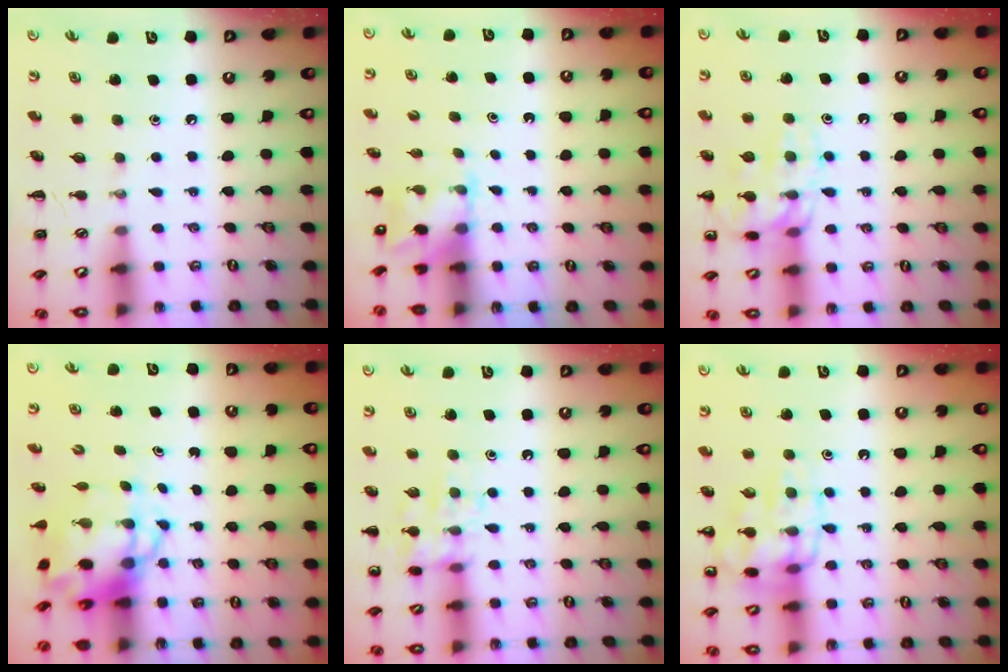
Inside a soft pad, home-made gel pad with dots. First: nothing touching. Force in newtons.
{"total": 2.1, "press": 2.0, "slide": 0.7}
{"total": 14.5, "press": 14.5, "slide": 1.0}
{"total": 6.1, "press": 5.8, "slide": 1.9}
{"total": 11.8, "press": 11.7, "slide": 0.7}
{"total": 15.5, "press": 15.4, "slide": 1.3}